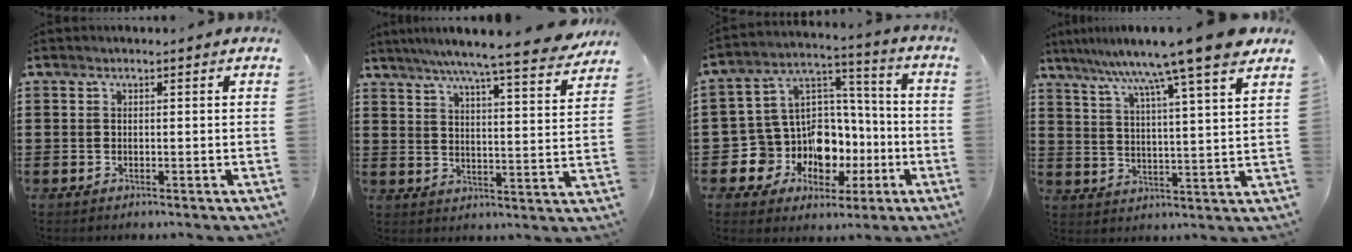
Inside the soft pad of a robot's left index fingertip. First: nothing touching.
{"total": 7.5, "force": [6.5, -0.7, 3.7], "torque": [-0.085, -0.040, 0.106]}
{"total": 11.6, "force": [-4.3, 10.0, 4.0], "torque": [-0.127, -0.005, -0.066]}
{"total": 10.7, "force": [8.9, -1.2, 5.8], "torque": [-0.129, -0.054, 0.139]}